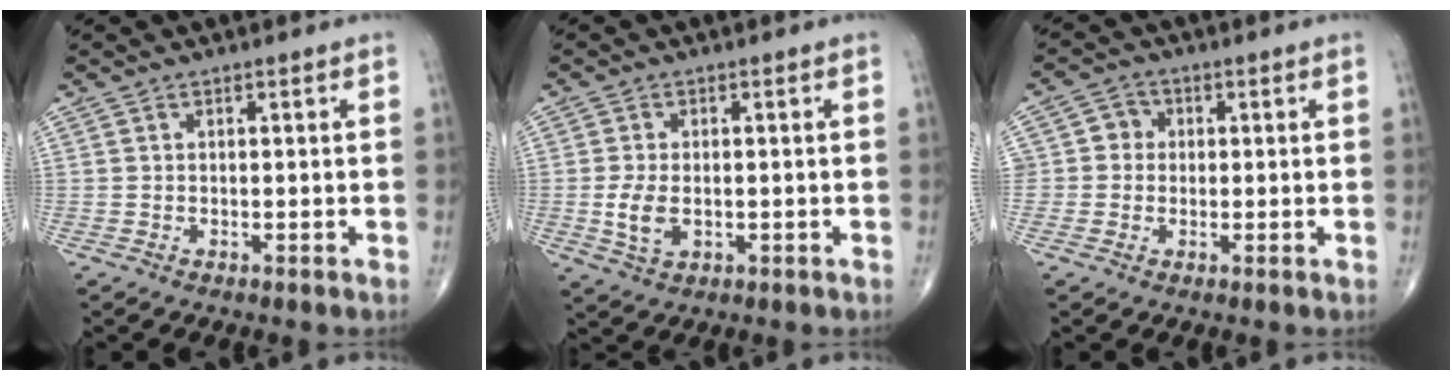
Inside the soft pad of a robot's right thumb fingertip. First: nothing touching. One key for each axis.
{"total": 5.0, "fx": -0.7, "fy": 3.0, "fz": 4.0, "tx": -0.083, "ty": -0.005, "tz": -0.008}
{"total": 3.9, "fx": 0.1, "fy": 3.8, "fz": 0.9, "tx": 0.016, "ty": 0.010, "tz": -0.004}